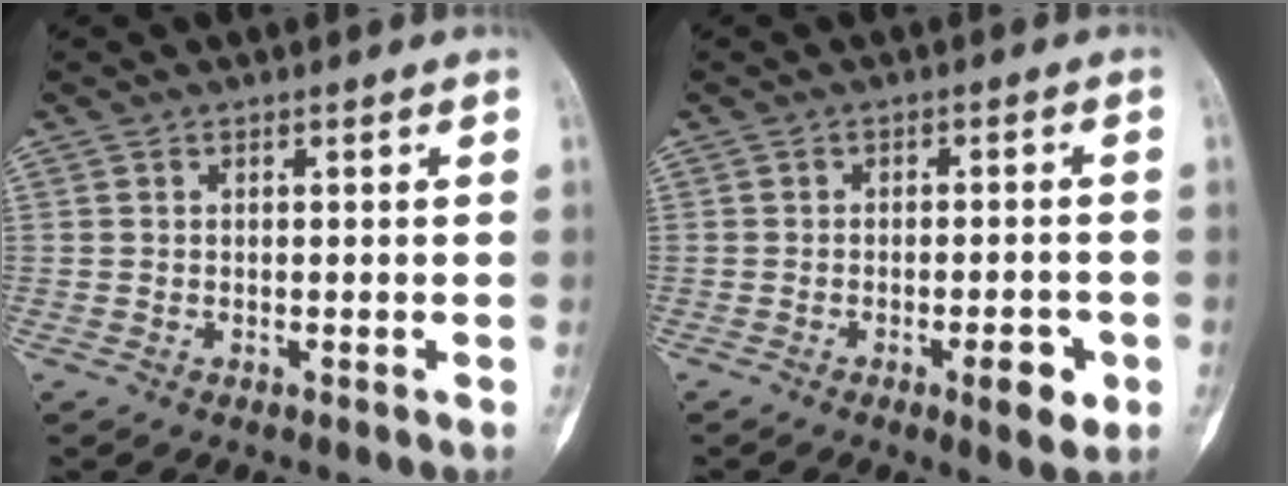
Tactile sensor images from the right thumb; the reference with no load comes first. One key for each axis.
{"total": 5.6, "fx": -2.3, "fy": 2.0, "fz": 4.8, "tx": -0.051, "ty": 0.006, "tz": -0.029}